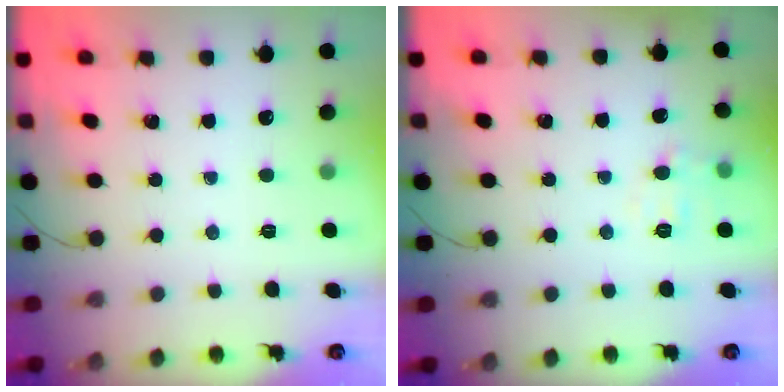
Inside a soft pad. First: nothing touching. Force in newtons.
{"total": 5.4, "press": 5.2, "slide": 1.3}